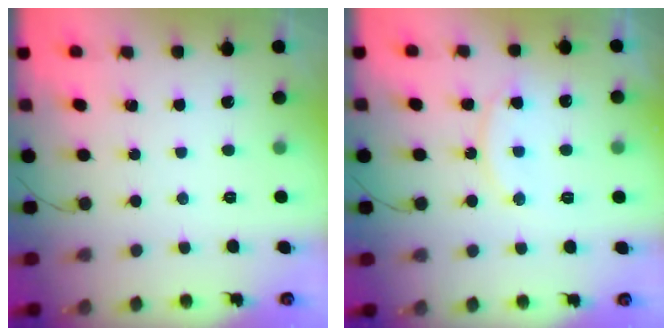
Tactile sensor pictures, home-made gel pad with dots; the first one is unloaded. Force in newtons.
{"total": 11.9, "press": 11.9, "slide": 0.8}